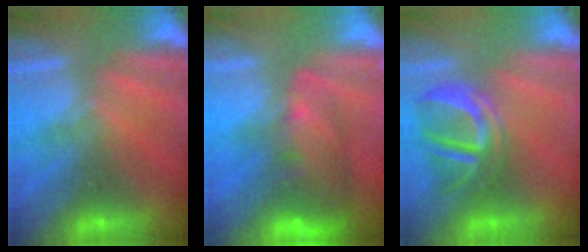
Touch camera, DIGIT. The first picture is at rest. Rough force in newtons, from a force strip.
{"total": 11.0}
{"total": 3.7}